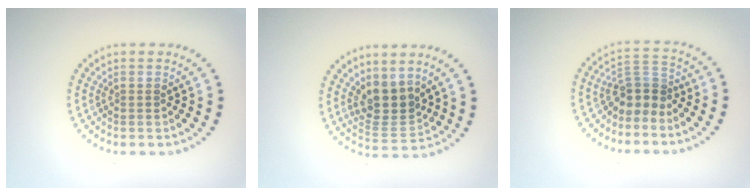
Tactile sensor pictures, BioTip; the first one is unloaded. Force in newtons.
{"total": 3.4, "press": 2.8, "slide": 2.0}
{"total": 2.9, "press": 2.2, "slide": 1.9}